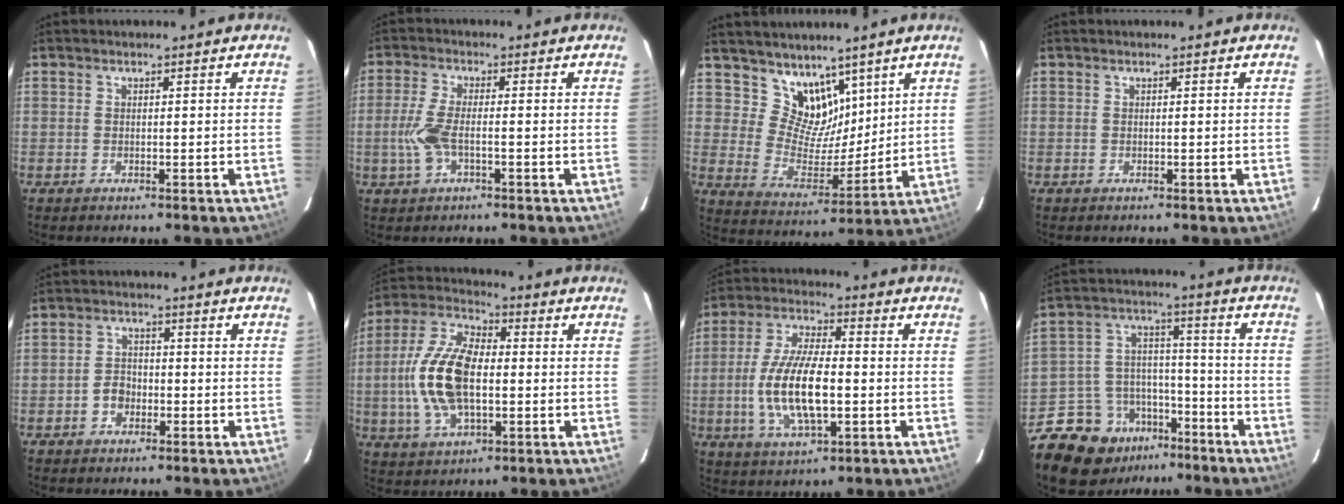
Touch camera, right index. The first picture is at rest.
{"total": 6.3, "force": [-1.6, 2.2, 5.6], "torque": [-0.128, 0.000, -0.031]}
{"total": 10.6, "force": [7.5, 6.6, 3.6], "torque": [-0.056, -0.008, 0.147]}
{"total": 0.0}
{"total": 3.6, "force": [-1.5, 2.9, 1.7], "torque": [-0.034, 0.011, -0.024]}
{"total": 16.0, "force": [-1.1, 8.0, 13.8], "torque": [-0.291, 0.011, -0.022]}
{"total": 14.3, "force": [-2.4, 5.3, 13.1], "torque": [-0.268, -0.004, -0.041]}
{"total": 15.1, "force": [-10.3, 9.6, 5.6], "torque": [-0.130, 0.041, -0.151]}